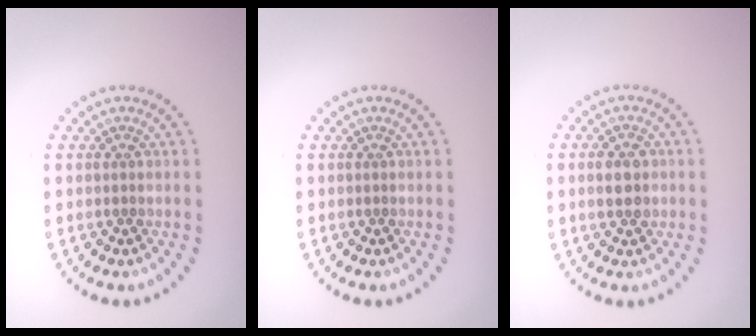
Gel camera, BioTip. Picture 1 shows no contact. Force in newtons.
{"total": 0.0}
{"total": 2.9, "press": 2.9, "slide": 0.2}